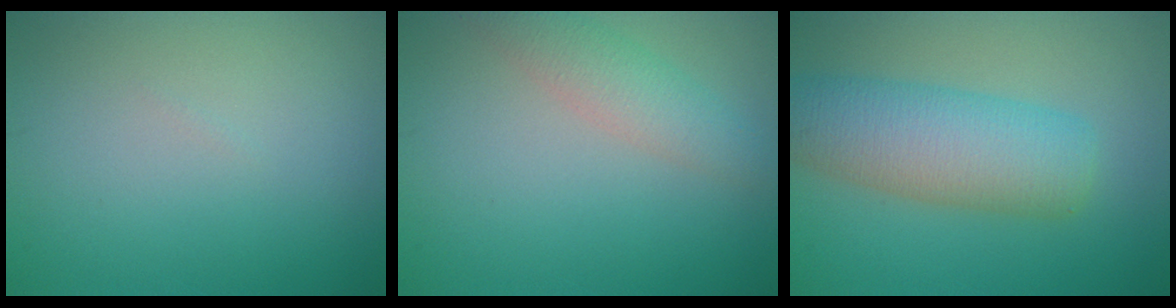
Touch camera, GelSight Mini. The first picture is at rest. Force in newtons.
{"total": 3.0, "press": 3.0, "slide": 0.1}
{"total": 6.9, "press": 6.9, "slide": 0.2}